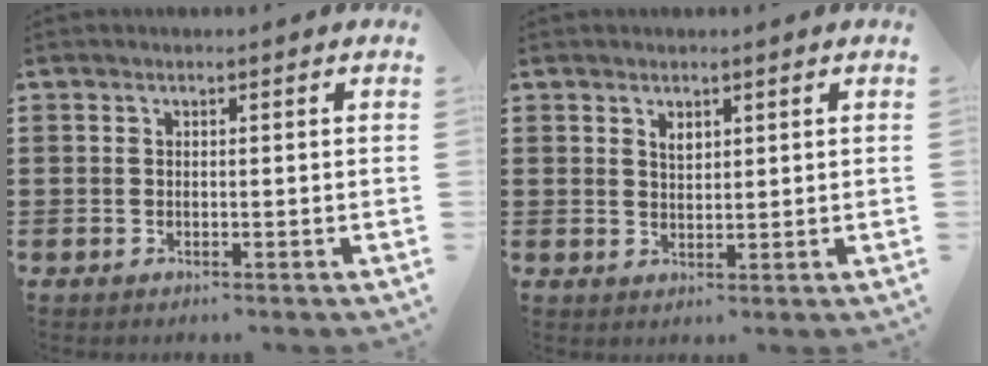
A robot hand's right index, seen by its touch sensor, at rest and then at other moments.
{"total": 1.5, "force": [1.1, 0.7, 0.8], "torque": [-0.018, 0.002, 0.020]}